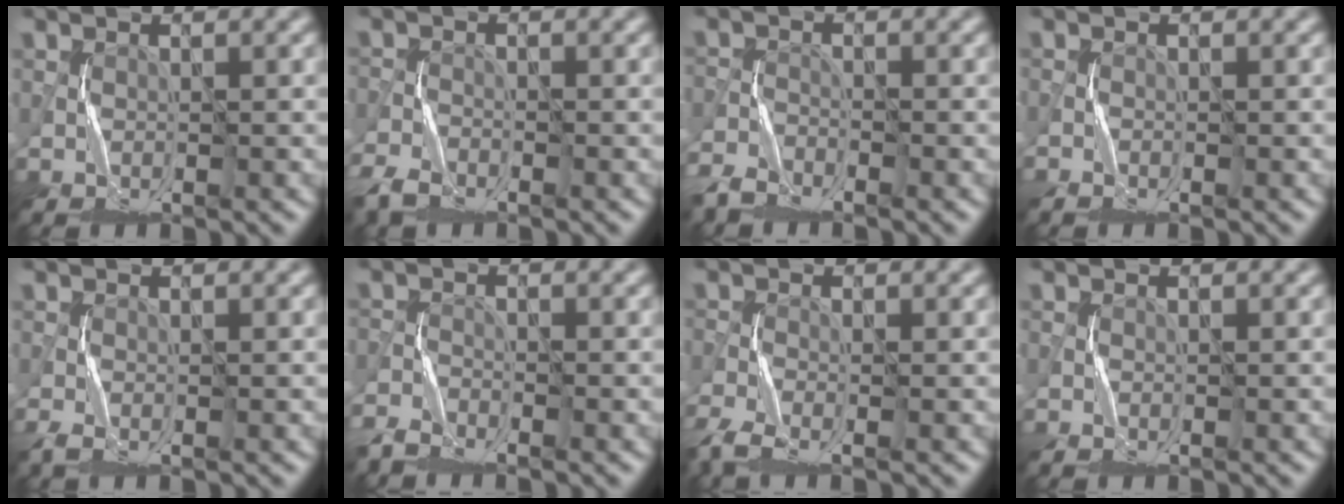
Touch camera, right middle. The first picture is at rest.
{"total": 3.9, "force": [-3.2, 1.5, 1.5], "torque": [-0.038, -0.009, -0.071]}
{"total": 3.5, "force": [-3.3, 1.0, 0.7], "torque": [-0.017, -0.011, -0.073]}
{"total": 1.2, "force": [-1.1, 0.2, 0.4], "torque": [-0.012, -0.003, -0.024]}
{"total": 1.8, "force": [-1.3, 0.4, 1.2], "torque": [-0.036, -0.006, -0.027]}
{"total": 3.3, "force": [-3.2, 0.6, 0.6], "torque": [-0.017, -0.011, -0.071]}
{"total": 3.7, "force": [-3.0, 0.9, 1.9], "torque": [-0.053, -0.012, -0.071]}
{"total": 0.9, "force": [-0.8, 0.1, 0.3], "torque": [-0.009, -0.002, -0.017]}